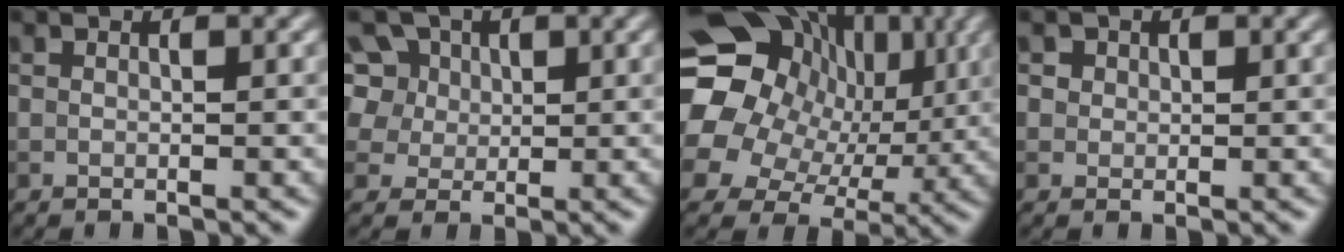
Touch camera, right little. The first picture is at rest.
{"total": 10.7, "force": [5.1, 8.2, 4.7], "torque": [-0.118, 0.032, 0.072]}
{"total": 19.8, "force": [4.7, 16.7, 9.4], "torque": [-0.199, 0.031, 0.055]}
{"total": 2.2, "force": [1.1, 1.7, 0.8], "torque": [-0.015, 0.001, 0.018]}